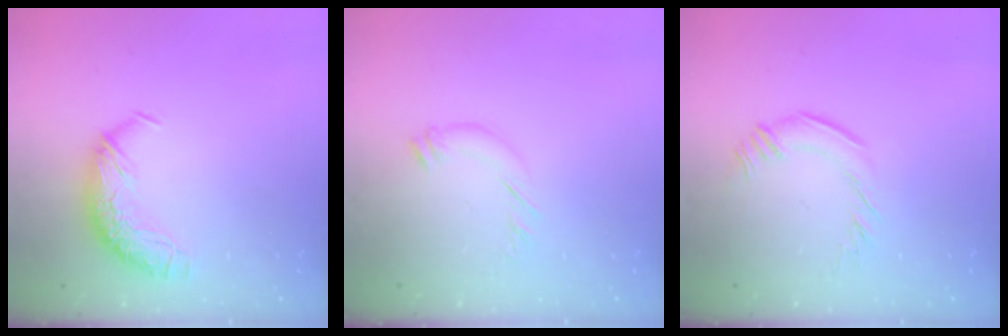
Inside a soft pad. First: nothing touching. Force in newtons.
{"total": 5.0, "press": 4.9, "slide": 0.2}
{"total": 0.9, "press": 0.6, "slide": 0.7}